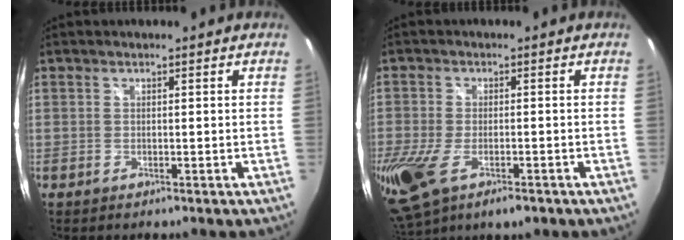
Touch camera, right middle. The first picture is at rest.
{"total": 16.1, "force": [-7.7, 8.2, 11.6], "torque": [-0.279, -0.059, -0.125]}